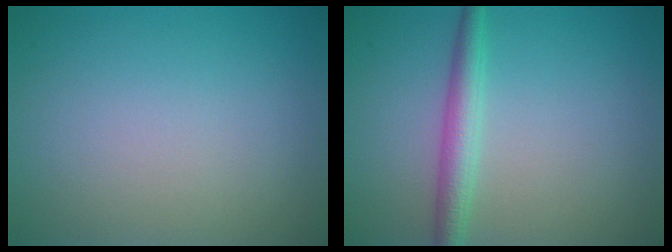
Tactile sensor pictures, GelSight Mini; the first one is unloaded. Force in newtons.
{"total": 2.8, "press": 2.8, "slide": 0.0}